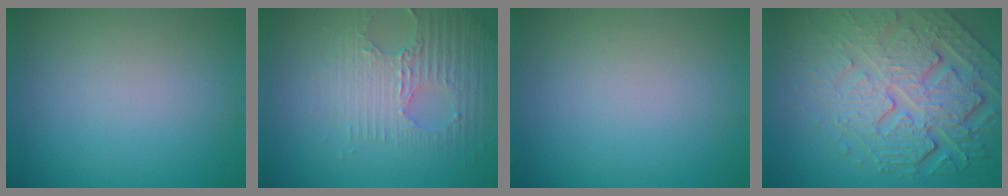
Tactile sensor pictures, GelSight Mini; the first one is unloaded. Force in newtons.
{"total": 3.6, "press": 3.5, "slide": 0.8}
{"total": 0.0}
{"total": 8.5, "press": 5.8, "slide": 6.2}